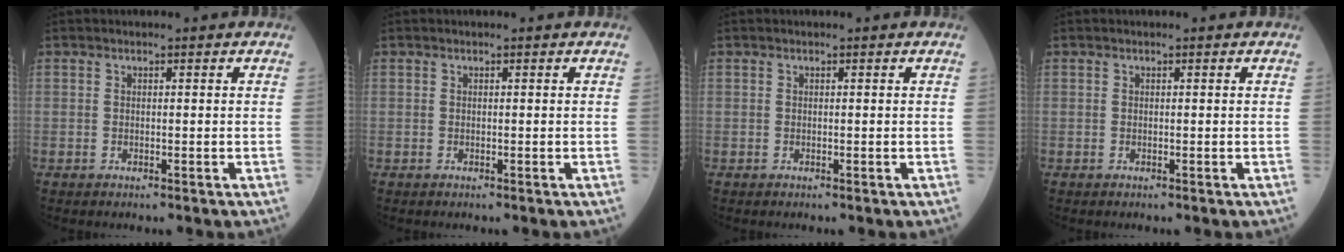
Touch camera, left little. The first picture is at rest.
{"total": 0.0}
{"total": 0.0}
{"total": 0.0}